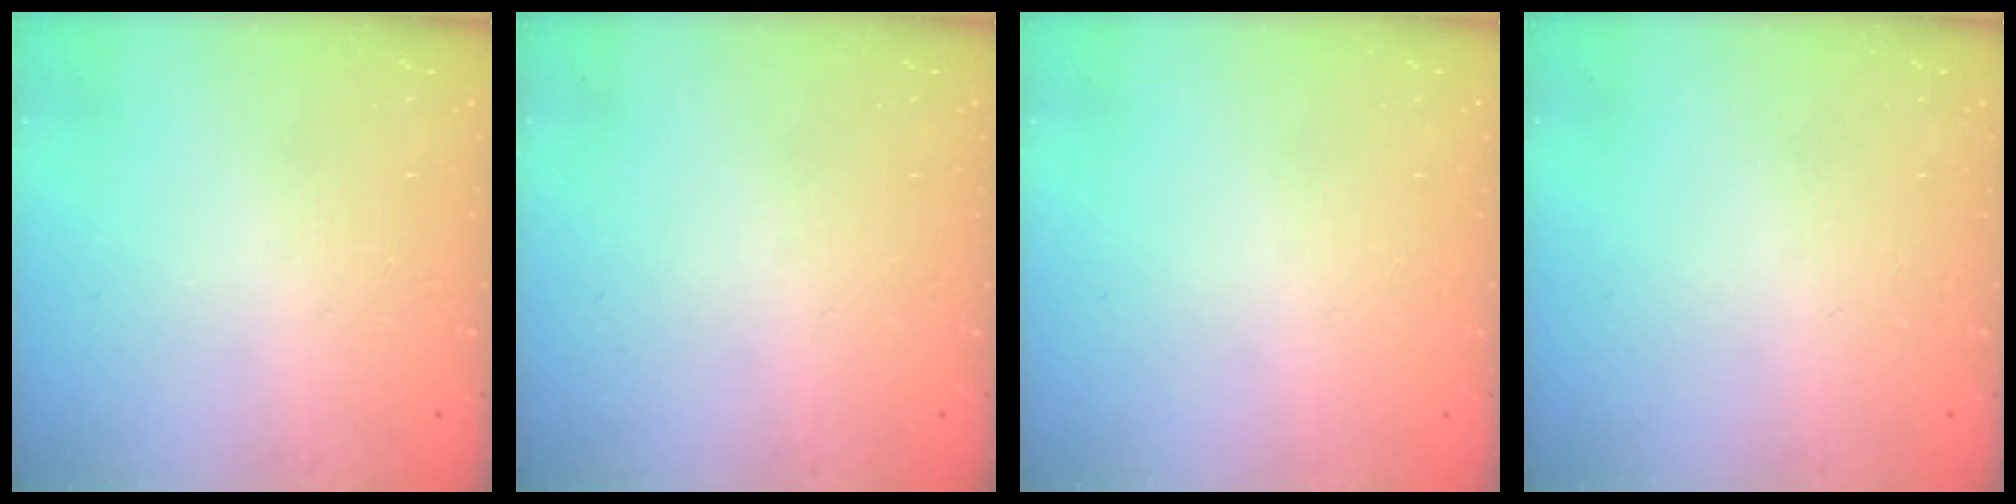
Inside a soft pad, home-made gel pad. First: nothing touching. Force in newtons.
{"total": 0.0}
{"total": 0.0}
{"total": 0.0}